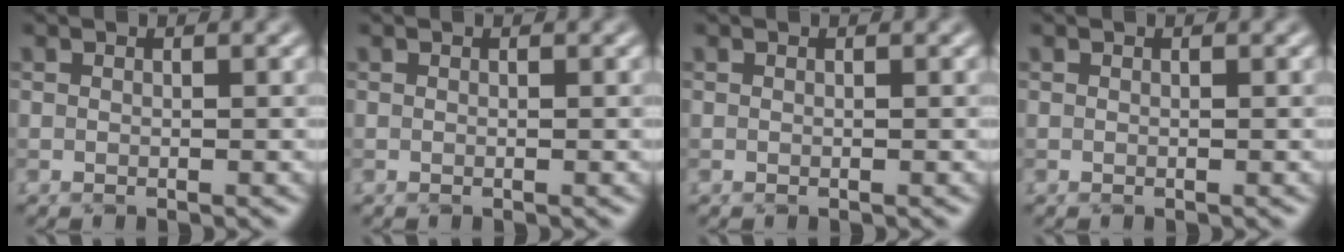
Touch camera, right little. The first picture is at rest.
{"total": 0.0}
{"total": 0.0}
{"total": 0.0}